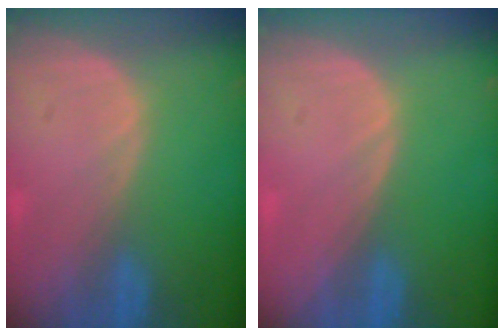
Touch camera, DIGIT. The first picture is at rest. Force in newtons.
{"total": 0.0}